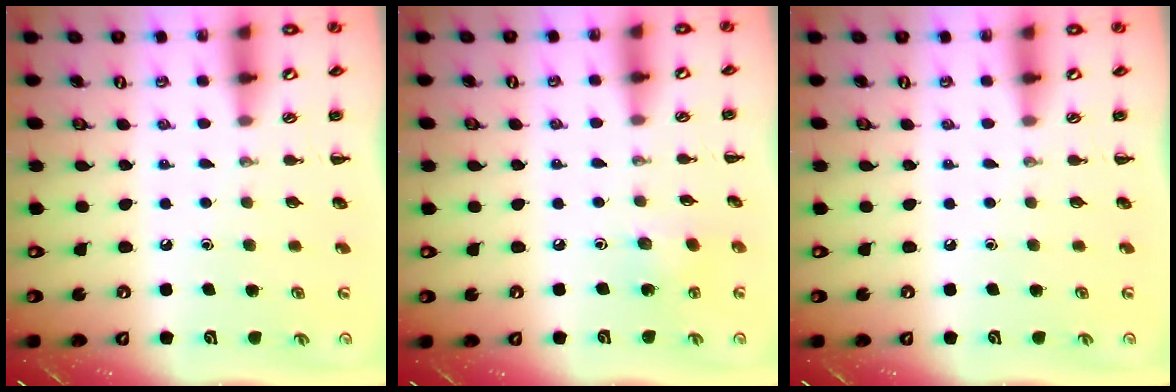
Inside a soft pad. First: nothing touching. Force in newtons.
{"total": 3.8, "press": 3.7, "slide": 1.1}
{"total": 0.0}